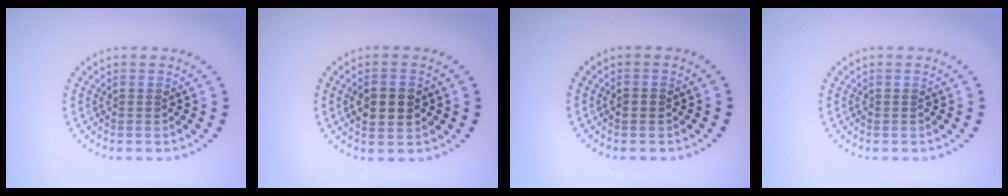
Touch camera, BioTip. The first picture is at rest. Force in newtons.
{"total": 3.8, "press": 3.8, "slide": 0.3}
{"total": 1.1, "press": 1.1, "slide": 0.1}
{"total": 0.0}